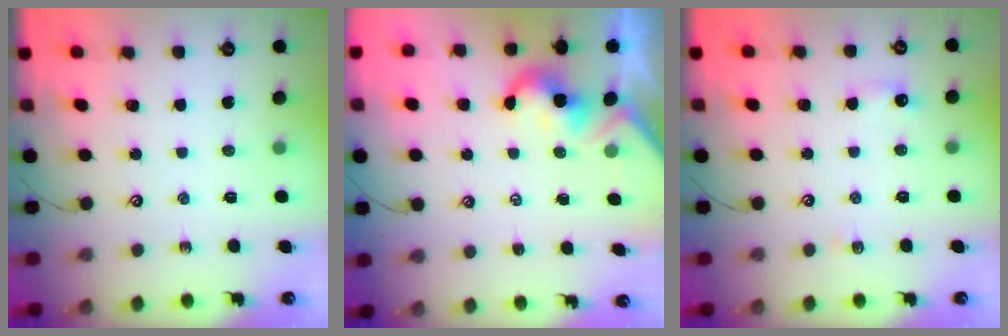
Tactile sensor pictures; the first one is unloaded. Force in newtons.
{"total": 2.1, "press": 2.0, "slide": 0.5}
{"total": 3.2, "press": 3.1, "slide": 0.5}